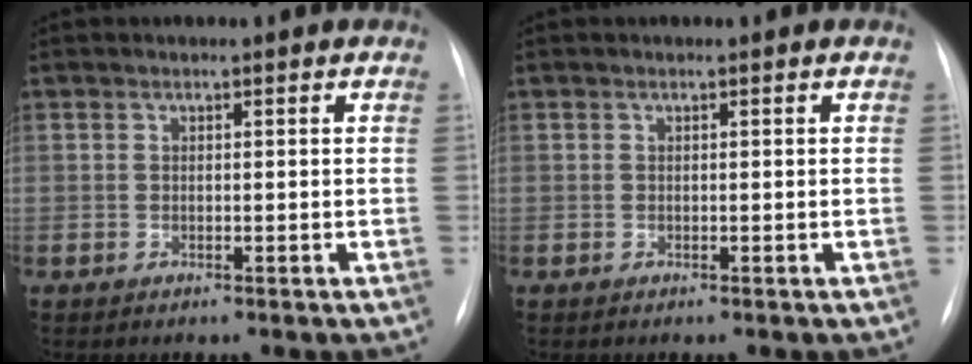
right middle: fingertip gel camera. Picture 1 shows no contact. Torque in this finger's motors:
{"motor_torque": [-0.16, 0.03, 0.00, 0.00]}